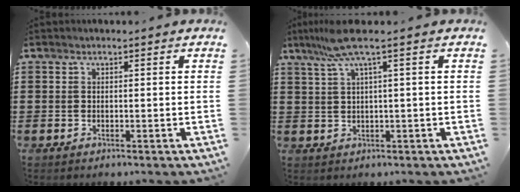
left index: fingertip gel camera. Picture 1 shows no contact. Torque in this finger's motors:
{"motor_torque": [0.72, -0.62, 0.46, 0.14]}